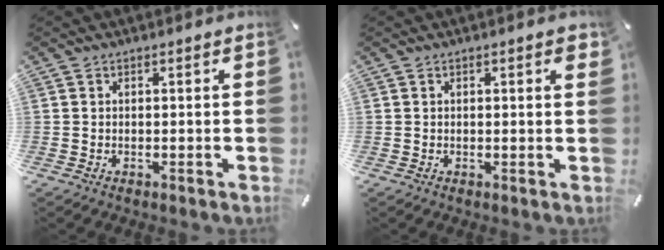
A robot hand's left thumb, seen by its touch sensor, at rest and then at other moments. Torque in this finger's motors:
{"motor_torque": [0.01, -0.02, -0.04, -0.02, 0.00]}